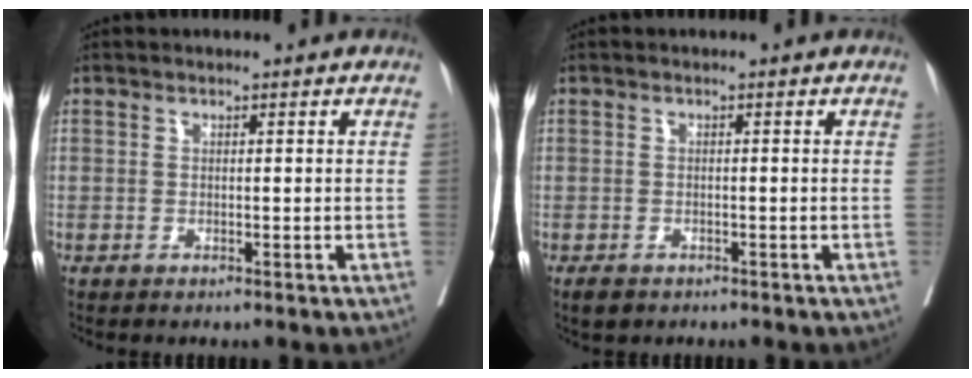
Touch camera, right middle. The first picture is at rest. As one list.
[{"total": 2.2, "force": [-1.6, 1.3, 0.8], "torque": [-0.014, -0.001, -0.021]}]